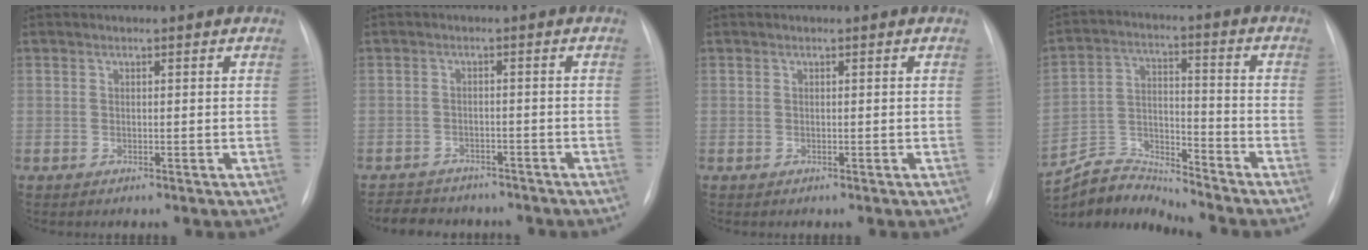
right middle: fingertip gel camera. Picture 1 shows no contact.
{"total": 8.4, "force": [-7.3, 3.5, 2.0], "torque": [-0.035, 0.003, -0.096]}
{"total": 0.0}
{"total": 9.7, "force": [-9.6, -0.4, -0.9], "torque": [0.011, 0.035, -0.184]}